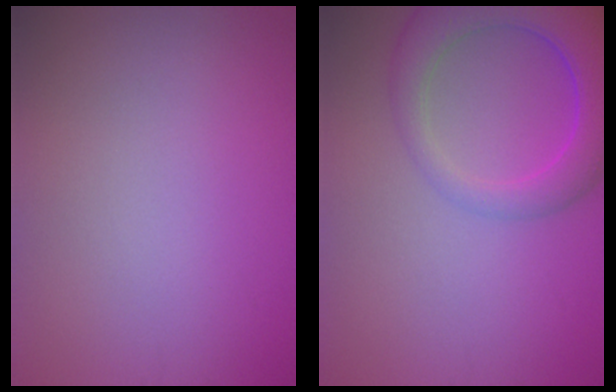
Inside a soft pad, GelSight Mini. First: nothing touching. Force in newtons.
{"total": 6.8, "press": 6.8, "slide": 0.5}